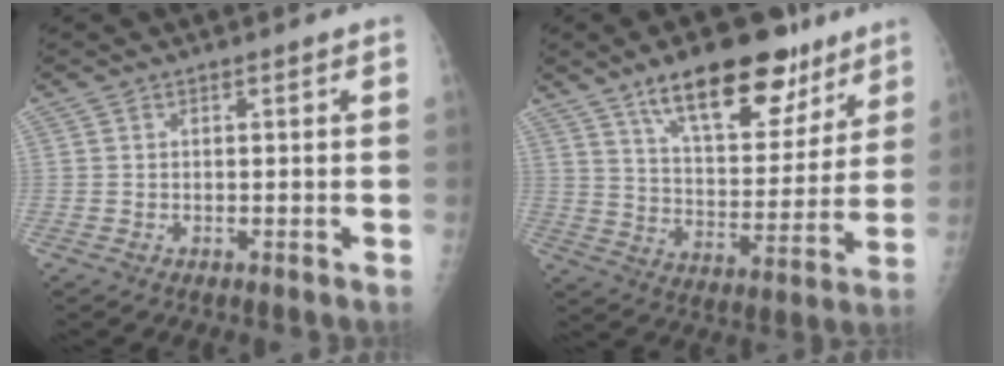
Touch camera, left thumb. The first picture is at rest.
{"total": 19.6, "force": [12.6, 8.5, 12.4], "torque": [-0.141, -0.057, 0.205]}